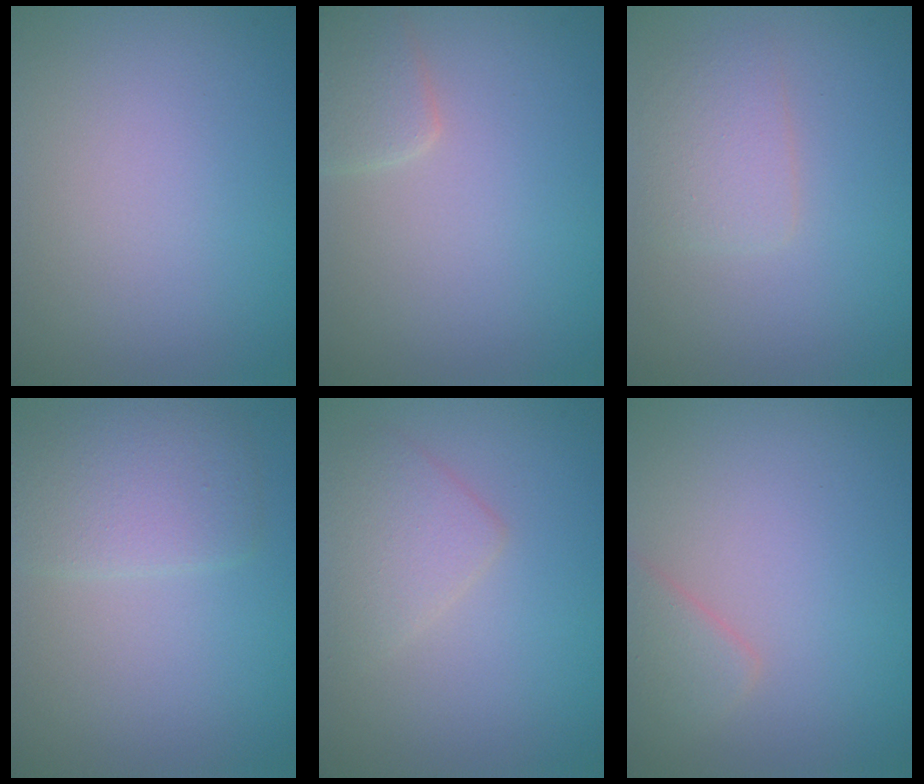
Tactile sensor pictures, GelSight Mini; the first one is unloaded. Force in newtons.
{"total": 2.1, "press": 2.0, "slide": 0.2}
{"total": 2.3, "press": 2.3, "slide": 0.1}
{"total": 3.2, "press": 3.2, "slide": 0.1}
{"total": 2.7, "press": 2.7, "slide": 0.2}
{"total": 1.9, "press": 1.9, "slide": 0.2}